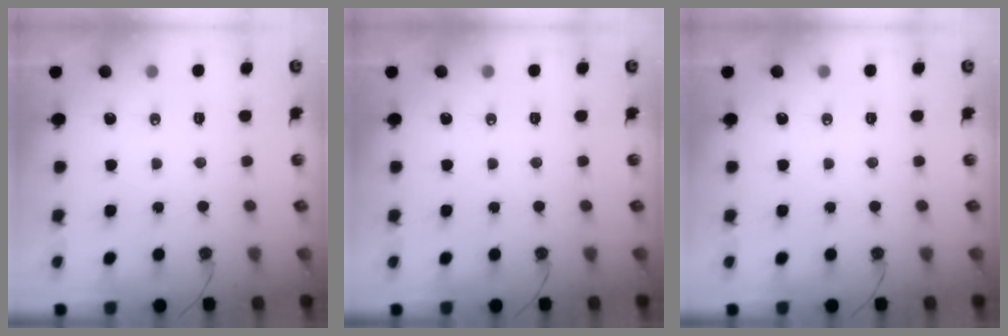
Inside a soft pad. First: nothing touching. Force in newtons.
{"total": 0.0}
{"total": 0.0}